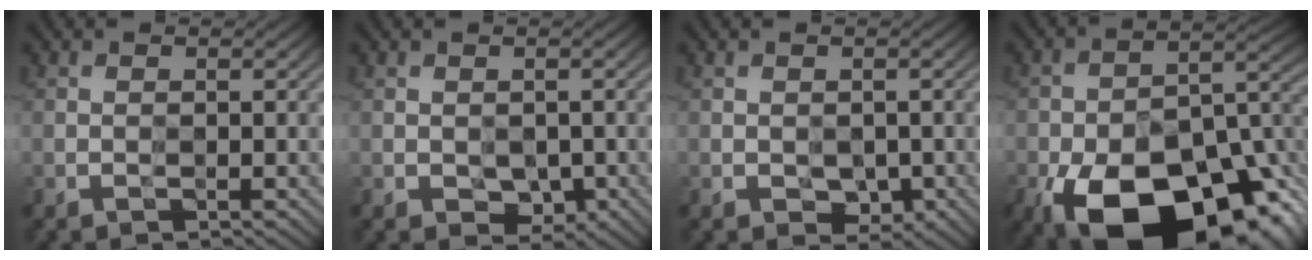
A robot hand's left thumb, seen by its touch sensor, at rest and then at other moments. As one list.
[{"total": 1.2, "force": [0.0, 1.1, 0.6], "torque": [-0.015, 0.000, 0.000]}, {"total": 1.0, "force": [-0.1, 0.9, 0.4], "torque": [-0.012, 0.000, 0.000]}, {"total": 20.9, "force": [-13.2, 10.6, 12.2], "torque": [-0.190, -0.058, -0.182]}]